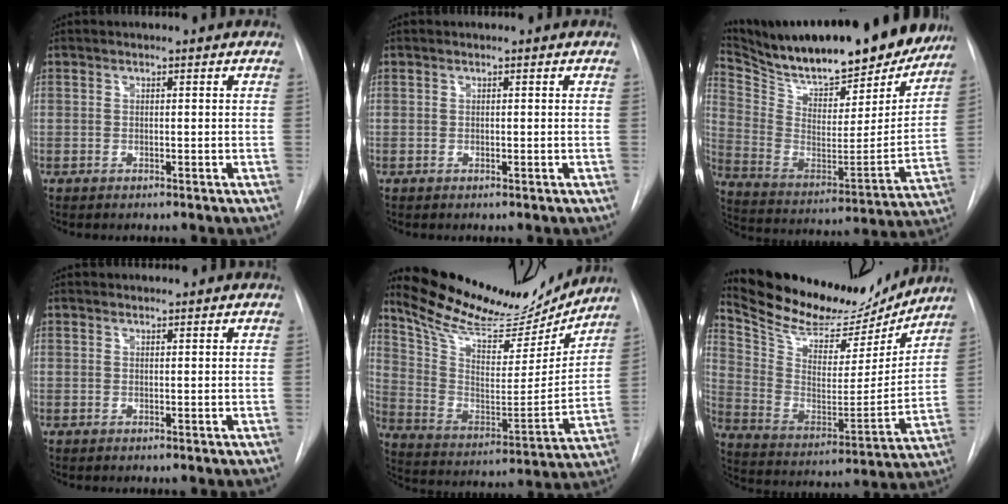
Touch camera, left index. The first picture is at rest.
{"total": 0.0}
{"total": 28.6, "force": [24.6, 6.9, 12.8], "torque": [-0.227, -0.039, 0.358]}
{"total": 0.6, "force": [0.6, 0.1, -0.1], "torque": [-0.003, 0.006, 0.011]}
{"total": 21.2, "force": [19.5, 5.0, 6.6], "torque": [-0.120, -0.027, 0.307]}
{"total": 20.8, "force": [19.2, 5.6, 5.6], "torque": [-0.103, -0.024, 0.304]}